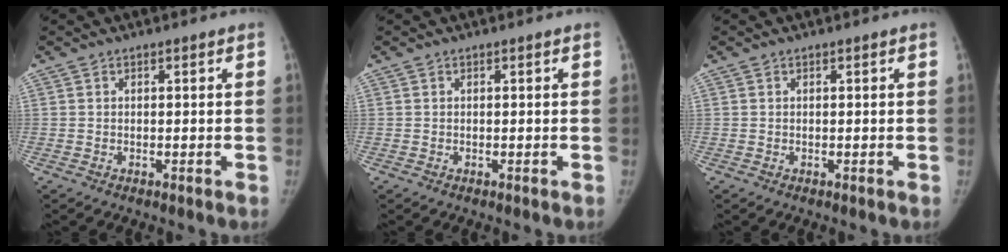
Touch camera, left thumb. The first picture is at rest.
{"total": 0.0}
{"total": 0.0}